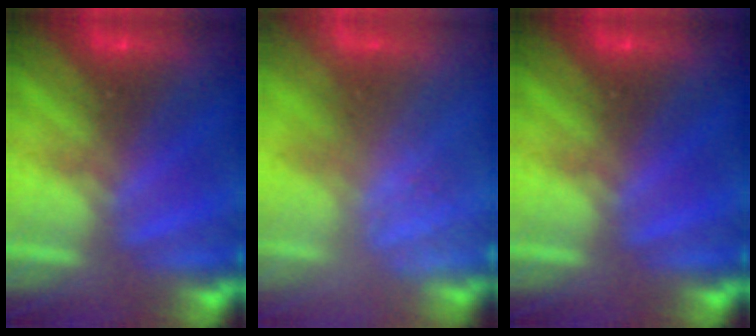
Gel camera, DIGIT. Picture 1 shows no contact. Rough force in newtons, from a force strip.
{"total": 2.2}
{"total": 0.0}